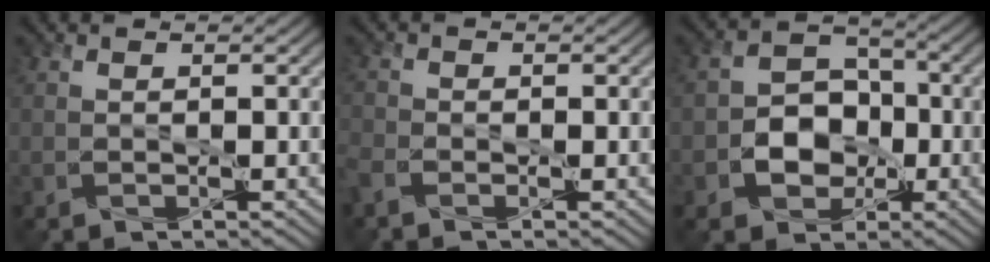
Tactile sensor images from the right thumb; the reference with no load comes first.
{"total": 2.5, "force": [-1.8, 1.1, 1.3], "torque": [-0.035, -0.009, -0.048]}
{"total": 6.7, "force": [-1.7, 5.3, 3.8], "torque": [-0.057, 0.003, -0.044]}